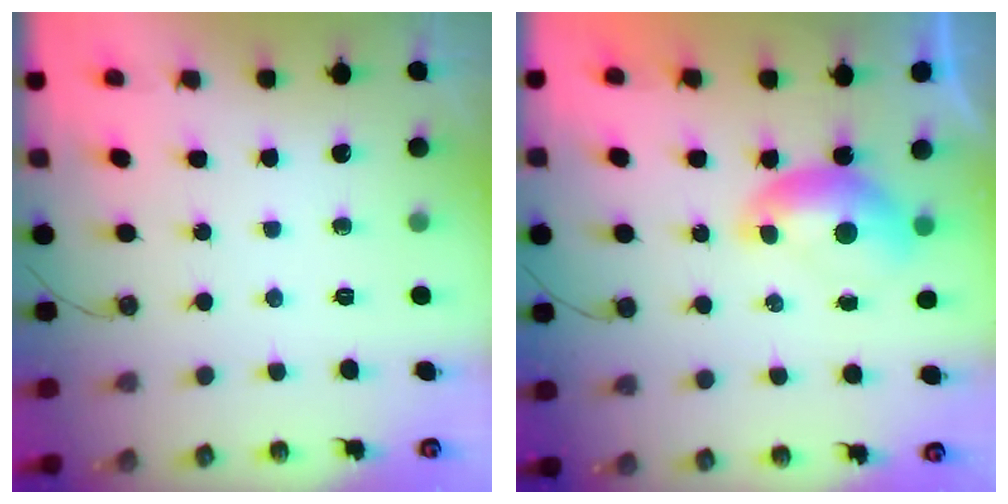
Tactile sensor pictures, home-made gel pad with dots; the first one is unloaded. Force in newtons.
{"total": 0.0}